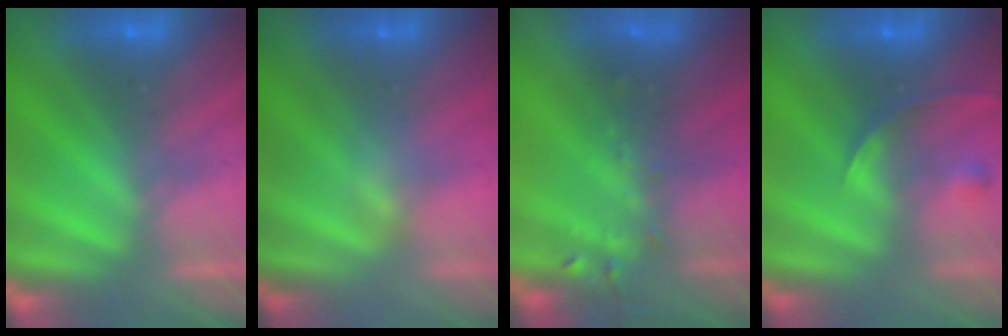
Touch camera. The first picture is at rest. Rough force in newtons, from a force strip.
{"total": 2.3}
{"total": 7.3}
{"total": 2.4}